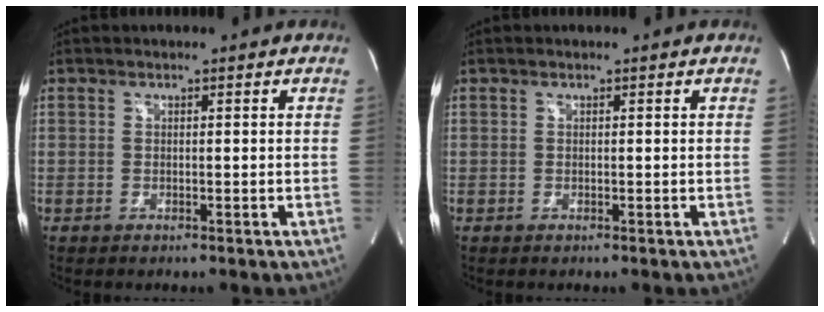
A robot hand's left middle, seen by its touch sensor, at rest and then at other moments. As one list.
[{"total": 0.0}]